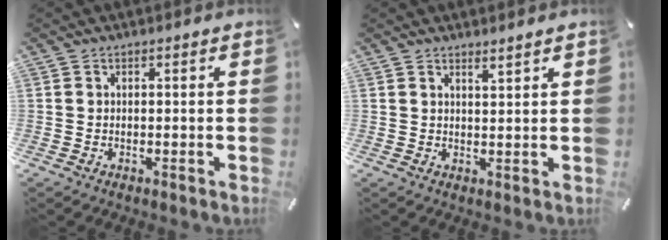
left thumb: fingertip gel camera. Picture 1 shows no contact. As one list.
[{"total": 2.0, "force": [1.9, -0.3, 0.4], "torque": [-0.012, -0.011, 0.036]}]